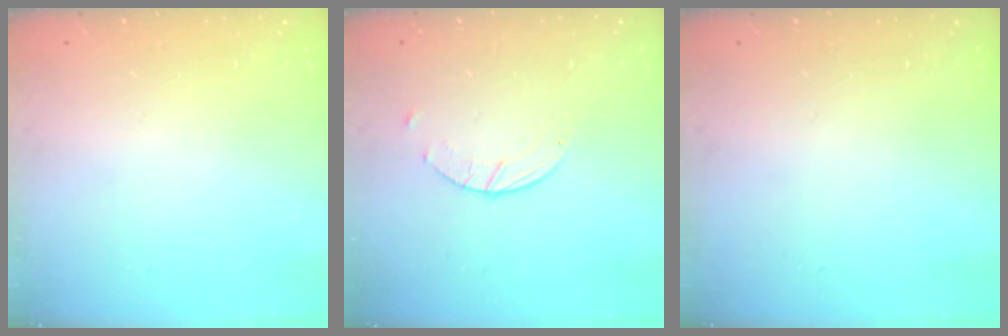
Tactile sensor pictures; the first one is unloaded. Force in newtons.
{"total": 2.0, "press": 2.0, "slide": 0.3}
{"total": 0.0}